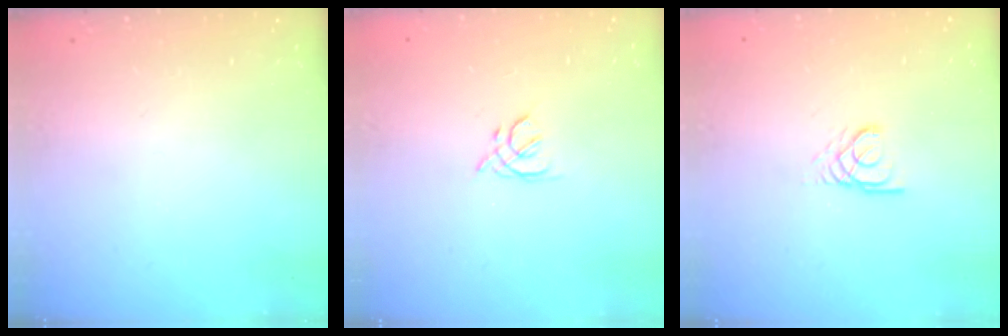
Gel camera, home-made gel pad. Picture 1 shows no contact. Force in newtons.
{"total": 2.7, "press": 2.7, "slide": 0.3}
{"total": 2.6, "press": 2.6, "slide": 0.1}